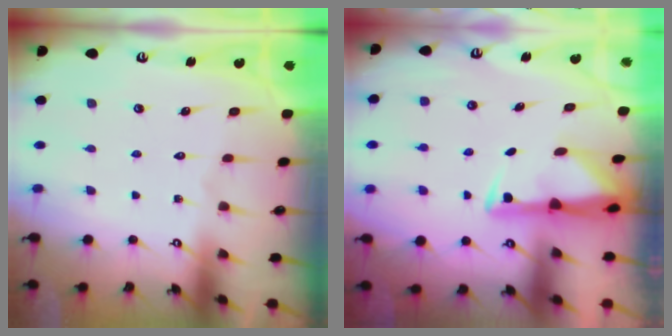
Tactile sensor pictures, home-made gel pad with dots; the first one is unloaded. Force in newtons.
{"total": 3.0, "press": 2.9, "slide": 0.5}